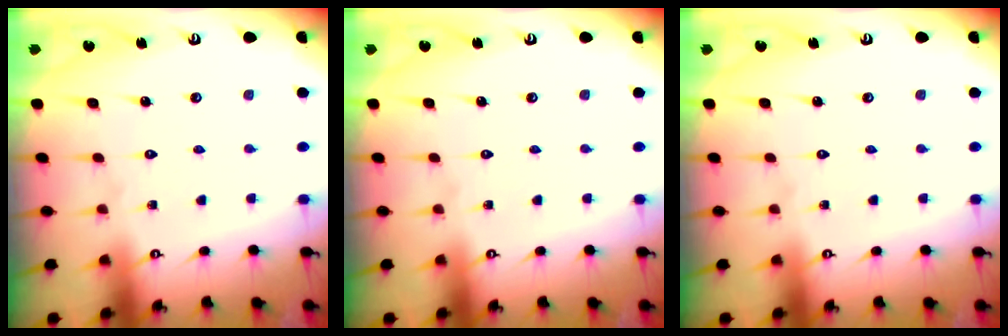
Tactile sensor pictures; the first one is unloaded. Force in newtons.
{"total": 0.0}
{"total": 0.0}